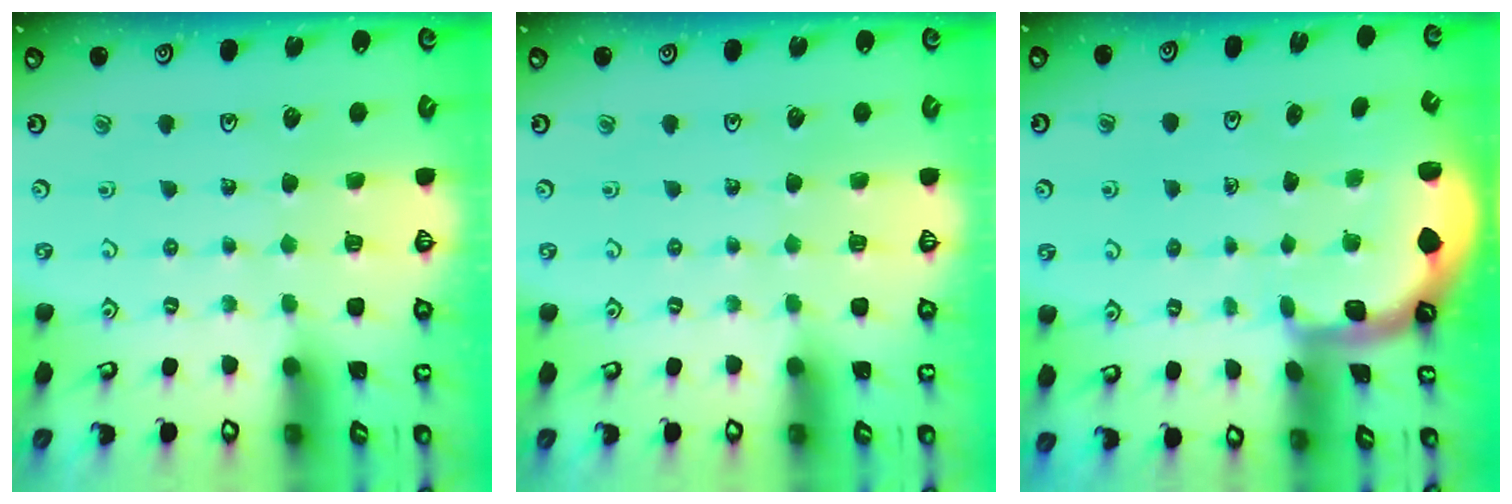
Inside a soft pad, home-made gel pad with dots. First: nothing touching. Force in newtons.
{"total": 0.0}
{"total": 1.5, "press": 1.5, "slide": 0.2}